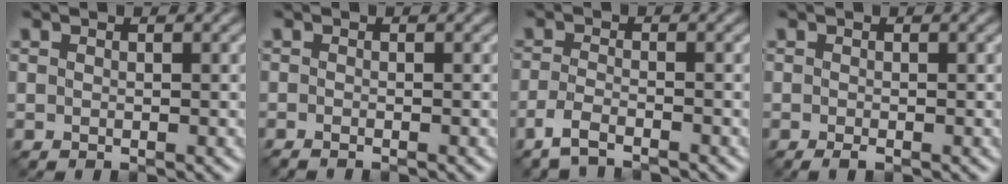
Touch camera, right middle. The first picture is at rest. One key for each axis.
{"total": 0.9, "fx": -0.8, "fy": -0.2, "fz": 0.3, "tx": -0.008, "ty": -0.003, "tz": -0.017}
{"total": 2.5, "fx": -2.0, "fy": 0.3, "fz": 1.4, "tx": -0.037, "ty": -0.001, "tz": -0.050}
{"total": 0.6, "fx": -0.4, "fy": 0.0, "fz": 0.5, "tx": -0.012, "ty": 0.002, "tz": -0.006}